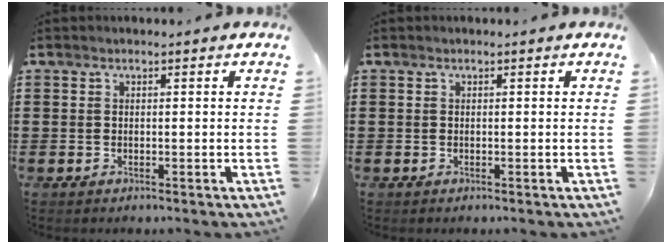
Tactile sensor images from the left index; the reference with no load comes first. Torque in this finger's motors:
{"motor_torque": [0.00, 0.00, 0.00, -0.01]}